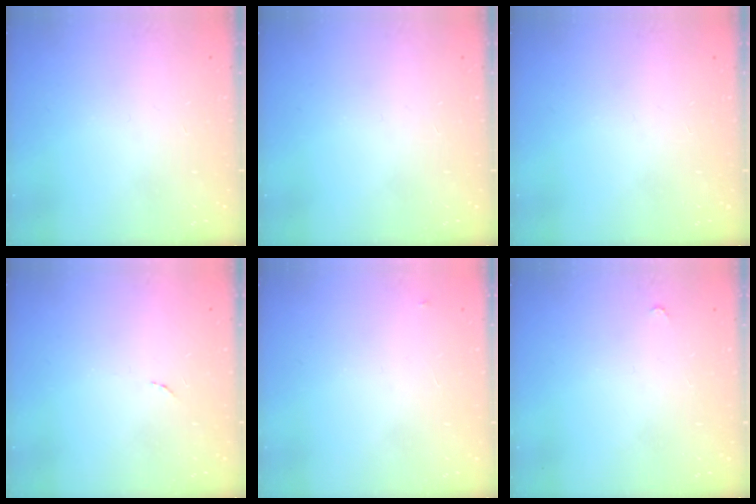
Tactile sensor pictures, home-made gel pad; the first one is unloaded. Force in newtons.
{"total": 0.0}
{"total": 0.0}
{"total": 3.3, "press": 3.3, "slide": 0.2}
{"total": 2.8, "press": 2.8, "slide": 0.4}
{"total": 2.8, "press": 2.8, "slide": 0.4}